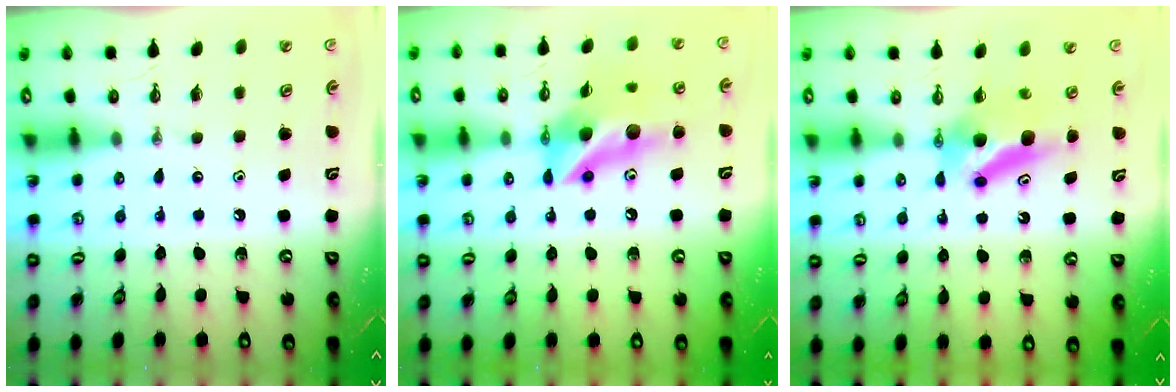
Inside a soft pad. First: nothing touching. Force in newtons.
{"total": 12.8, "press": 12.8, "slide": 1.3}
{"total": 7.1, "press": 6.9, "slide": 1.5}